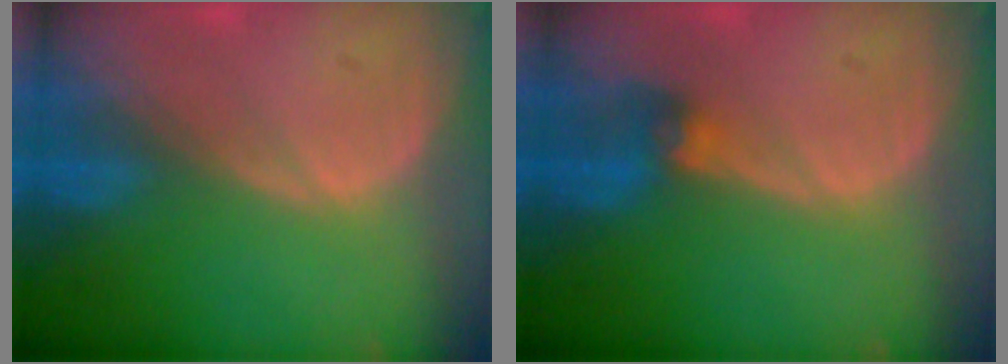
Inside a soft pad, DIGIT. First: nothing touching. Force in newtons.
{"total": 2.8, "press": 2.6, "slide": 1.0}